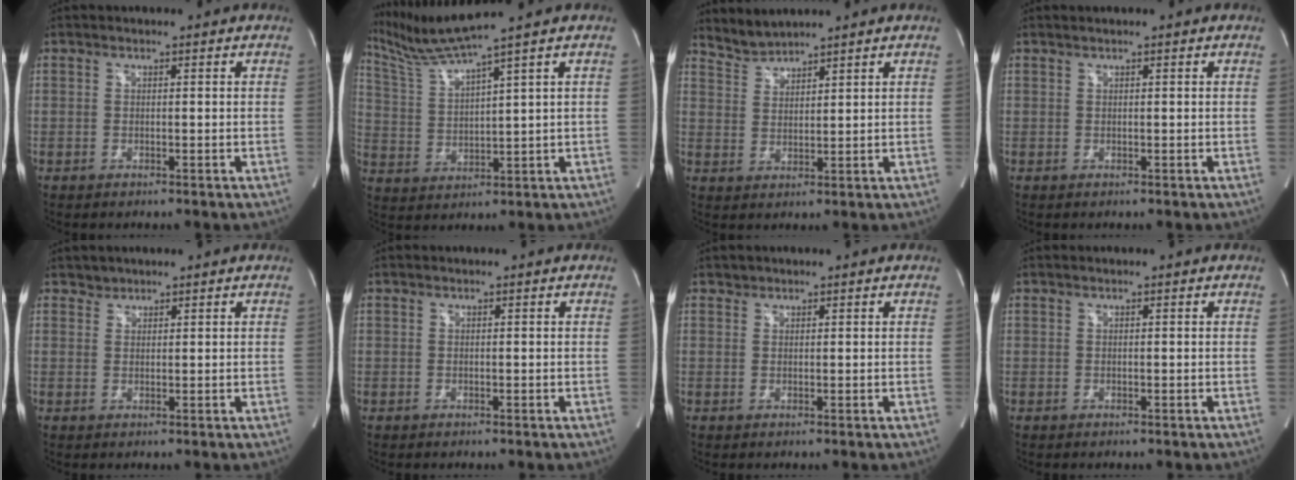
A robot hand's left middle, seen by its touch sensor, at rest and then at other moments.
{"total": 8.1, "force": [6.9, -2.6, 3.3], "torque": [-0.079, 0.000, 0.144]}
{"total": 3.5, "force": [3.5, -0.1, -0.4], "torque": [0.003, 0.003, 0.075]}
{"total": 0.5, "force": [0.5, -0.1, 0.3], "torque": [-0.009, 0.007, 0.013]}
{"total": 1.2, "force": [1.0, 0.5, -0.3], "torque": [0.009, 0.003, 0.015]}
{"total": 0.0}
{"total": 0.7, "force": [0.6, 0.4, -0.1], "torque": [0.004, 0.003, 0.009]}
{"total": 0.0}